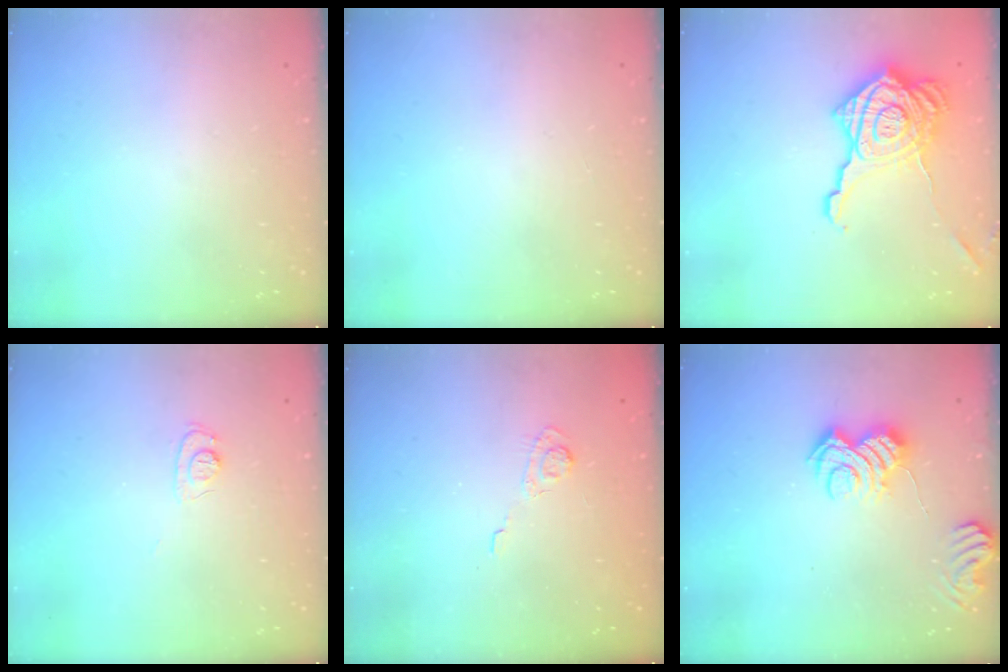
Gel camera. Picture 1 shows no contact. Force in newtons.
{"total": 0.0}
{"total": 23.5, "press": 23.4, "slide": 2.0}
{"total": 7.3, "press": 7.2, "slide": 0.8}
{"total": 3.5, "press": 3.1, "slide": 1.6}
{"total": 6.9, "press": 6.9, "slide": 0.5}